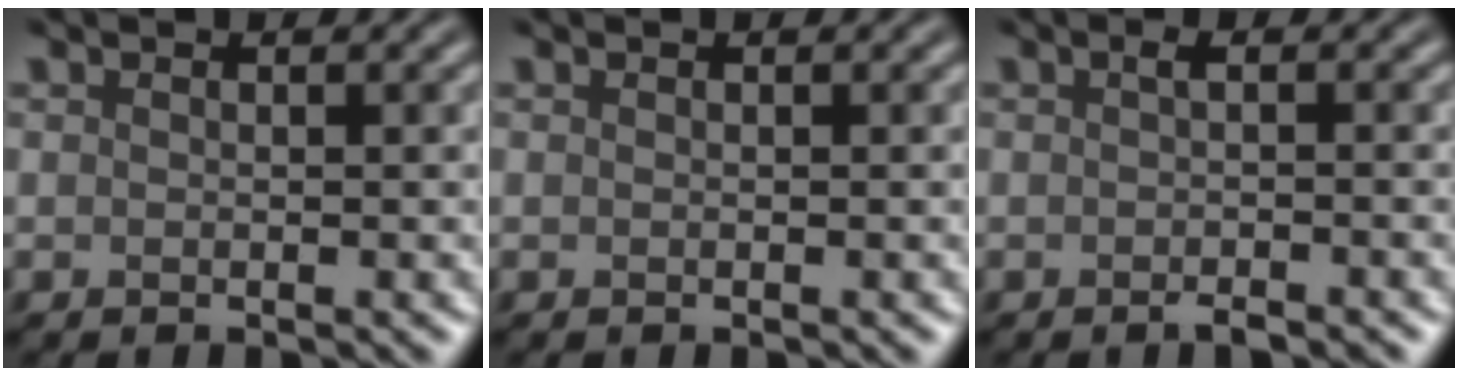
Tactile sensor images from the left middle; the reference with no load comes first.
{"total": 0.0}
{"total": 1.5, "force": [-0.5, 0.2, 1.4], "torque": [-0.023, -0.003, -0.010]}